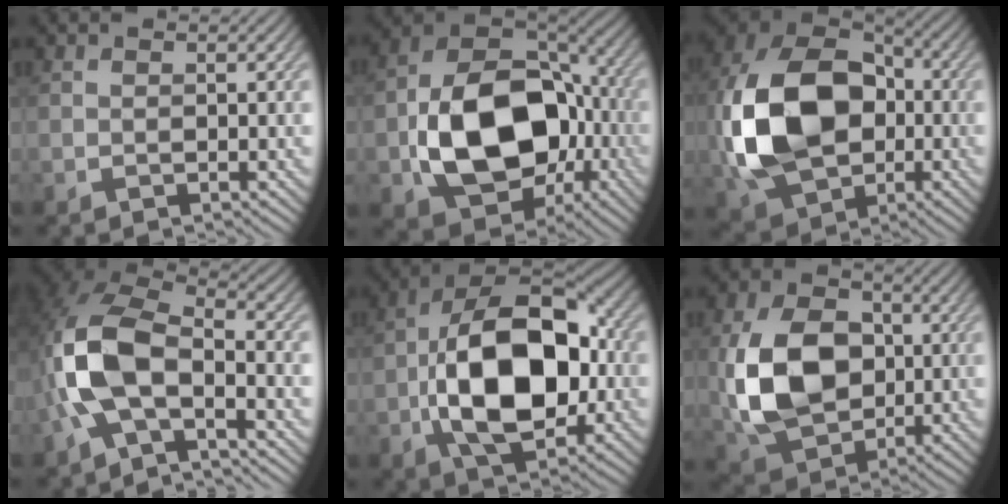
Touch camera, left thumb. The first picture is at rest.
{"total": 16.4, "force": [-3.6, 11.5, 11.0], "torque": [-0.206, -0.024, -0.065]}
{"total": 17.6, "force": [-1.6, 12.5, 12.2], "torque": [-0.284, 0.007, -0.042]}
{"total": 11.0, "force": [-3.0, 5.6, 9.0], "torque": [-0.207, 0.003, -0.074]}
{"total": 16.3, "force": [-2.5, 9.8, 12.8], "torque": [-0.219, -0.006, -0.055]}
{"total": 12.8, "force": [-0.1, 9.3, 8.8], "torque": [-0.206, 0.001, 0.003]}